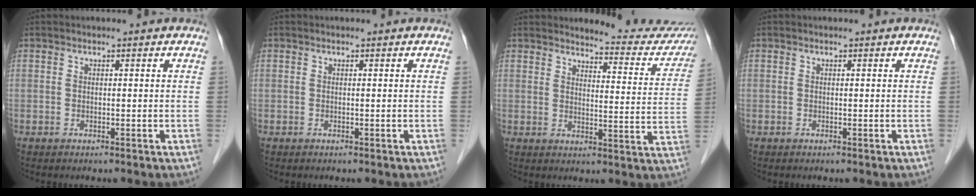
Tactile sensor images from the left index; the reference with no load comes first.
{"total": 0.0}
{"total": 14.2, "force": [13.8, 2.0, 2.5], "torque": [-0.008, -0.072, 0.139]}
{"total": 0.0}